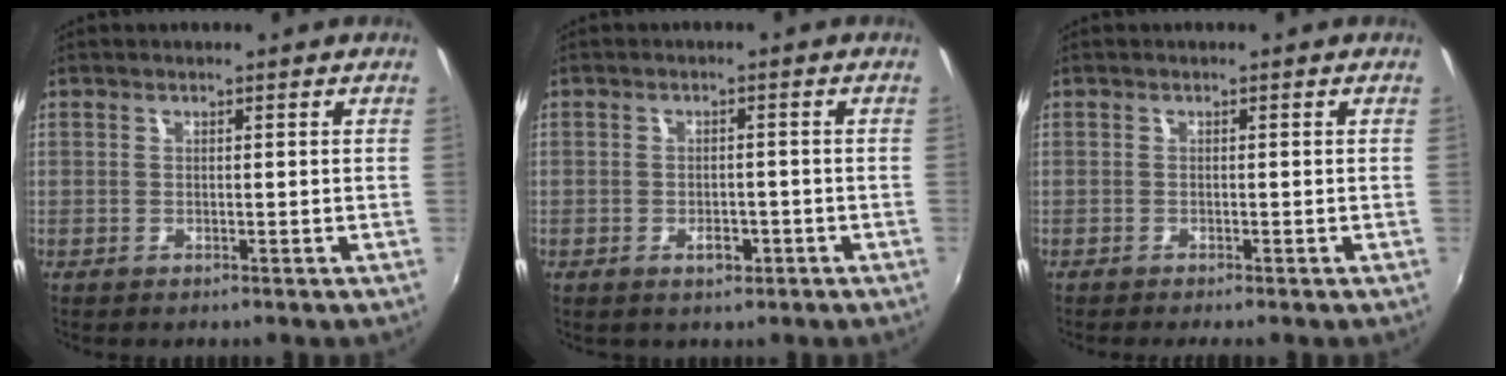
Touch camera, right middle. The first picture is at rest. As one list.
[{"total": 2.2, "force": [-0.8, 1.5, 1.3], "torque": [-0.022, 0.002, -0.007]}, {"total": 0.8, "force": [-0.8, -0.1, 0.3], "torque": [-0.005, -0.004, -0.014]}]